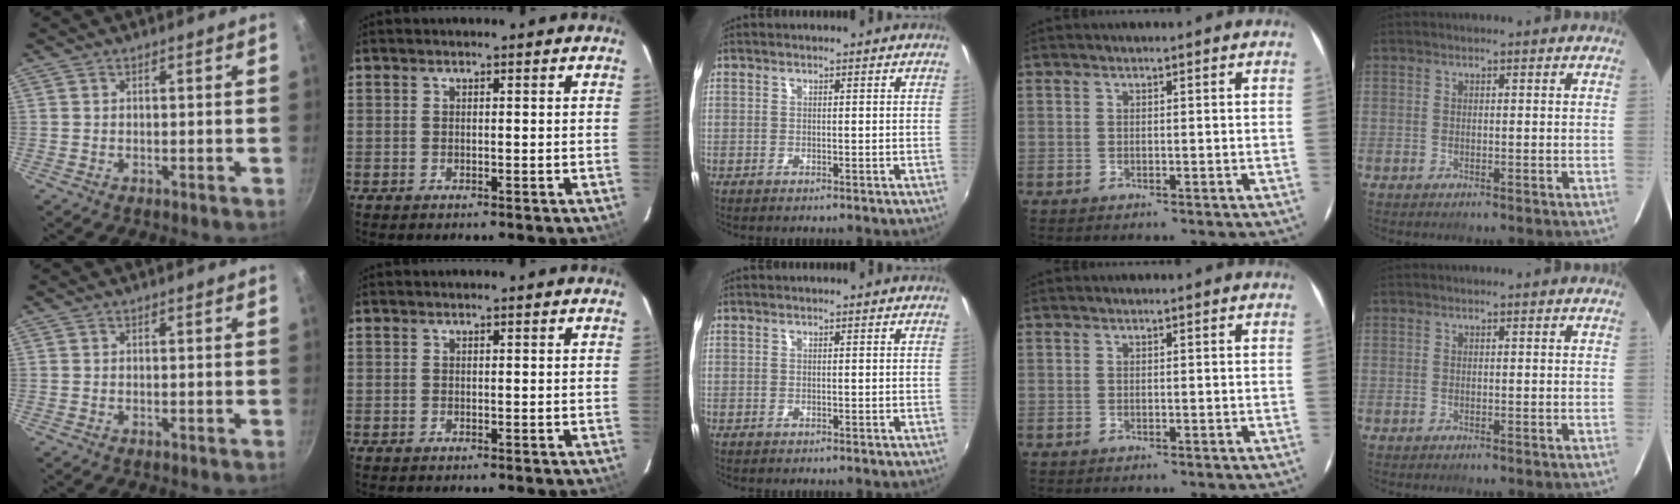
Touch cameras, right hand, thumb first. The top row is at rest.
{}